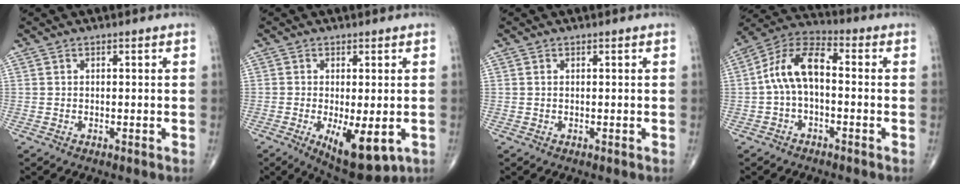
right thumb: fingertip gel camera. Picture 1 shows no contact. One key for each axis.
{"total": 9.9, "fx": -2.8, "fy": 3.8, "fz": 8.7, "tx": -0.128, "ty": -0.019, "tz": -0.032}
{"total": 0.0}
{"total": 10.4, "fx": -0.5, "fy": 5.5, "fz": 8.8, "tx": -0.165, "ty": 0.039, "tz": -0.020}